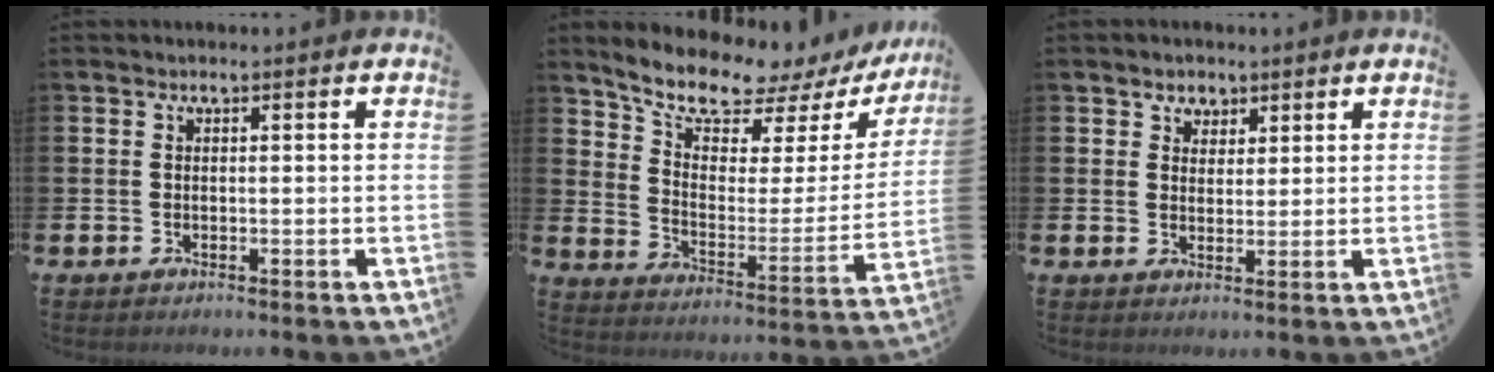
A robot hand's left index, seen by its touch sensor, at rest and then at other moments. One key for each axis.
{"total": 9.7, "fx": 8.9, "fy": 2.5, "fz": 2.8, "tx": -0.087, "ty": -0.071, "tz": 0.151}
{"total": 2.9, "fx": 2.1, "fy": 2.0, "fz": -0.1, "tx": 0.007, "ty": 0.002, "tz": 0.036}